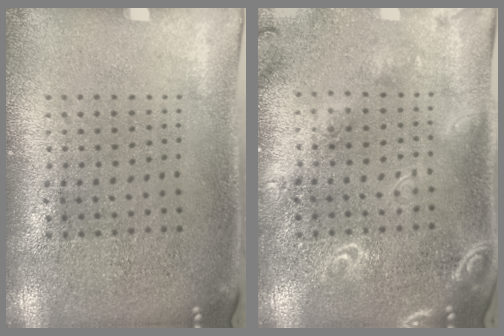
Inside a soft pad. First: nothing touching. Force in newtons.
{"total": 1.8, "press": 1.8, "slide": 0.5}